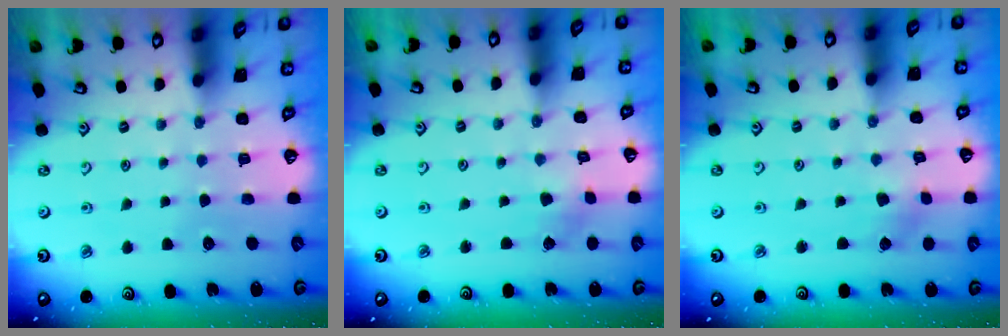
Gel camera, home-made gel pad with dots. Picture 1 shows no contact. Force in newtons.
{"total": 1.7, "press": 1.6, "slide": 0.2}
{"total": 1.7, "press": 1.7, "slide": 0.3}